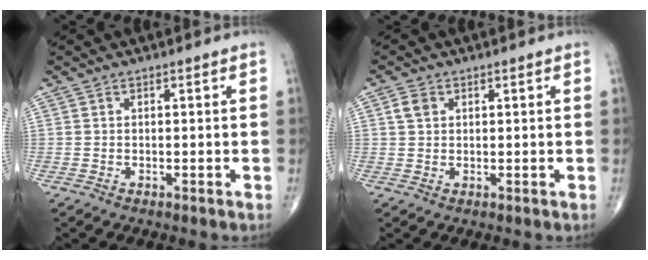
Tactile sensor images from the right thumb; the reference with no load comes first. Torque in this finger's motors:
{"motor_torque": [-0.20, 0.02, 0.17, 0.09, 0.00]}